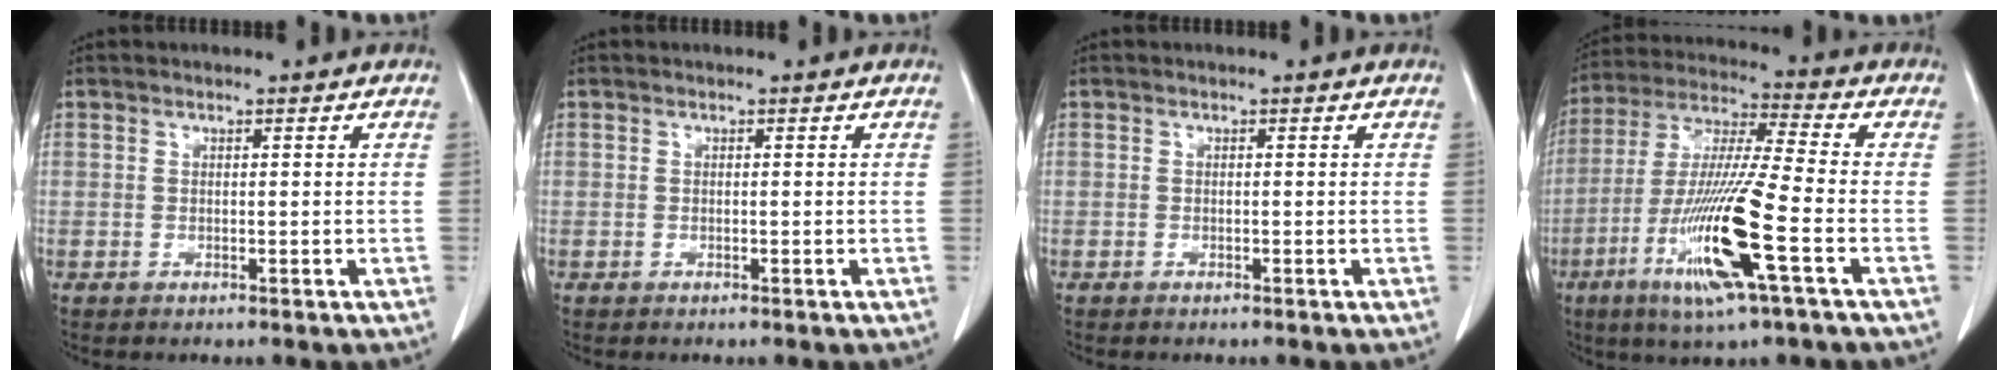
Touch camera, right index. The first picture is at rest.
{"total": 0.0}
{"total": 0.0}
{"total": 16.4, "force": [-6.0, -0.1, 15.2], "torque": [-0.314, -0.024, -0.114]}